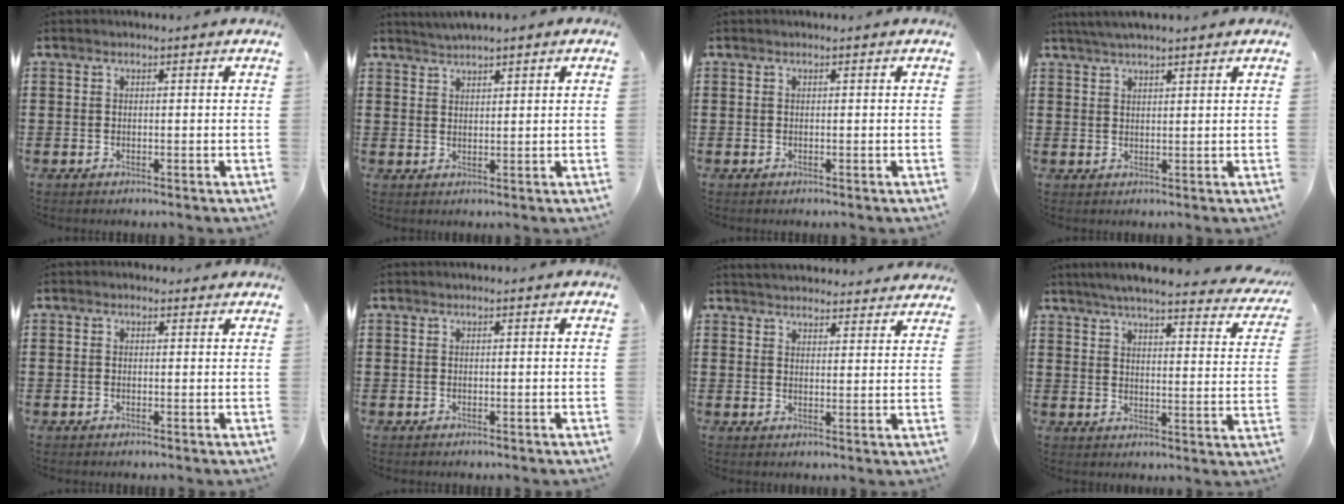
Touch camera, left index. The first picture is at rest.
{"total": 1.8, "force": [1.8, 0.0, 0.3], "torque": [-0.010, 0.004, 0.034]}
{"total": 0.0}
{"total": 2.9, "force": [2.5, 0.3, 1.4], "torque": [-0.032, 0.005, 0.046]}
{"total": 0.8, "force": [0.5, 0.6, 0.2], "torque": [-0.007, 0.004, 0.010]}
{"total": 0.0}
{"total": 3.4, "force": [3.4, -0.1, 0.1], "torque": [-0.013, -0.017, 0.062]}
{"total": 5.5, "force": [4.9, 0.0, 2.6], "torque": [-0.070, -0.030, 0.081]}